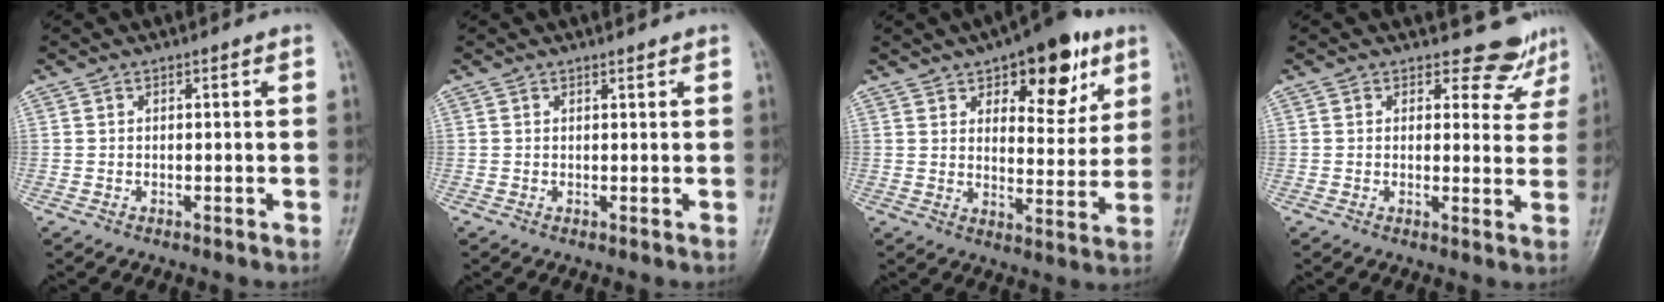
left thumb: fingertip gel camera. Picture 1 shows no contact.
{"total": 0.6, "force": [0.5, 0.1, 0.2], "torque": [-0.007, -0.005, 0.008]}
{"total": 15.1, "force": [8.1, 7.1, 10.5], "torque": [-0.095, -0.033, 0.115]}
{"total": 6.1, "force": [5.4, 2.7, -0.2], "torque": [0.035, -0.041, 0.048]}